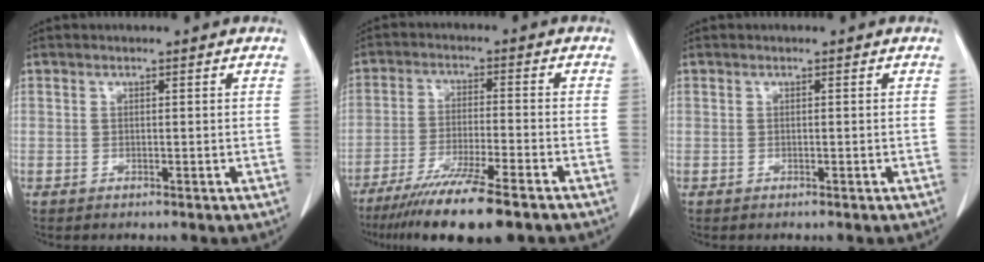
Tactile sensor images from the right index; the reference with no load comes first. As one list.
[{"total": 13.4, "force": [-10.1, 0.7, 8.8], "torque": [-0.148, -0.038, -0.164]}, {"total": 0.0}]